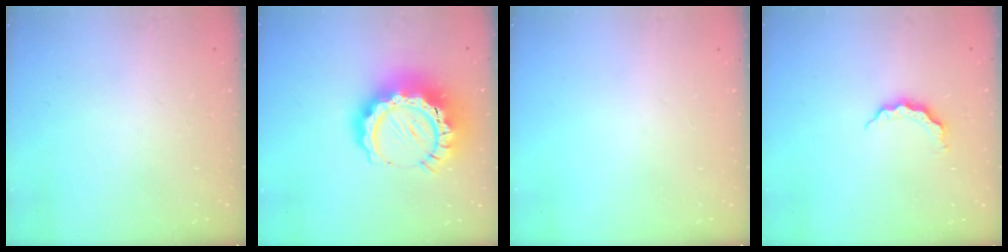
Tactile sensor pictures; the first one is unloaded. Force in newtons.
{"total": 19.4, "press": 19.3, "slide": 1.8}
{"total": 0.0}
{"total": 4.8, "press": 4.8, "slide": 0.4}